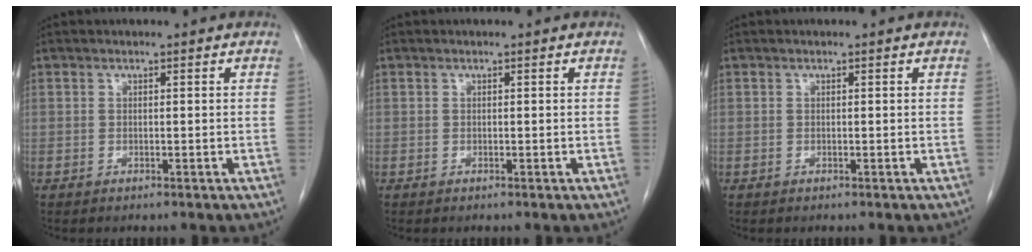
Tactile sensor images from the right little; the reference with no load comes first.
{"total": 0.0}
{"total": 0.0}